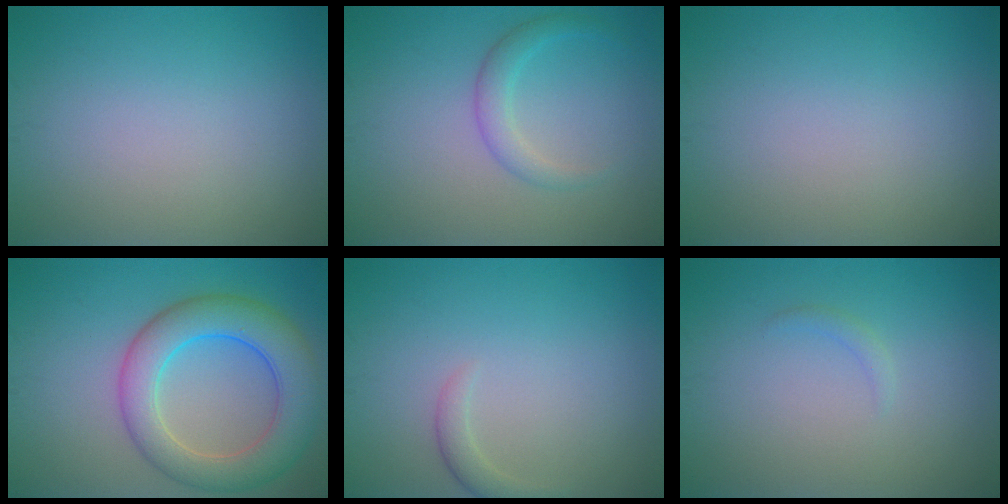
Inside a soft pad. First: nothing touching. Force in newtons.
{"total": 2.1, "press": 2.1, "slide": 0.1}
{"total": 0.0}
{"total": 7.6, "press": 7.6, "slide": 0.3}
{"total": 1.4, "press": 1.4, "slide": 0.1}
{"total": 0.7, "press": 0.7, "slide": 0.1}